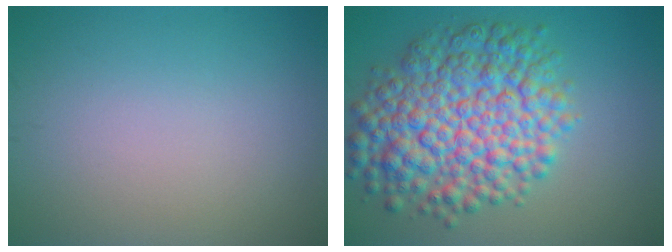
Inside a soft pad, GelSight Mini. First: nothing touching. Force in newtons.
{"total": 10.2, "press": 10.2, "slide": 0.2}